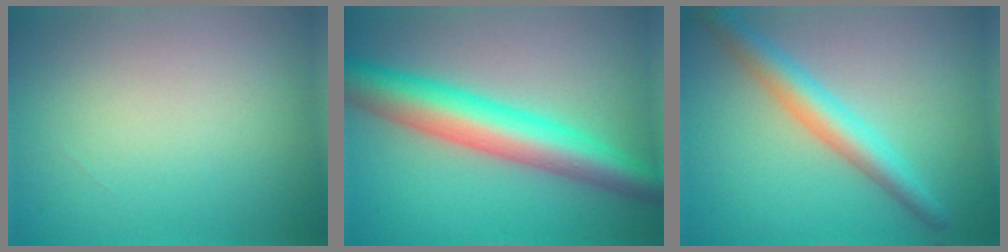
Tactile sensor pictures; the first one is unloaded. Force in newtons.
{"total": 8.0, "press": 8.0, "slide": 0.2}
{"total": 4.2, "press": 4.2, "slide": 0.1}